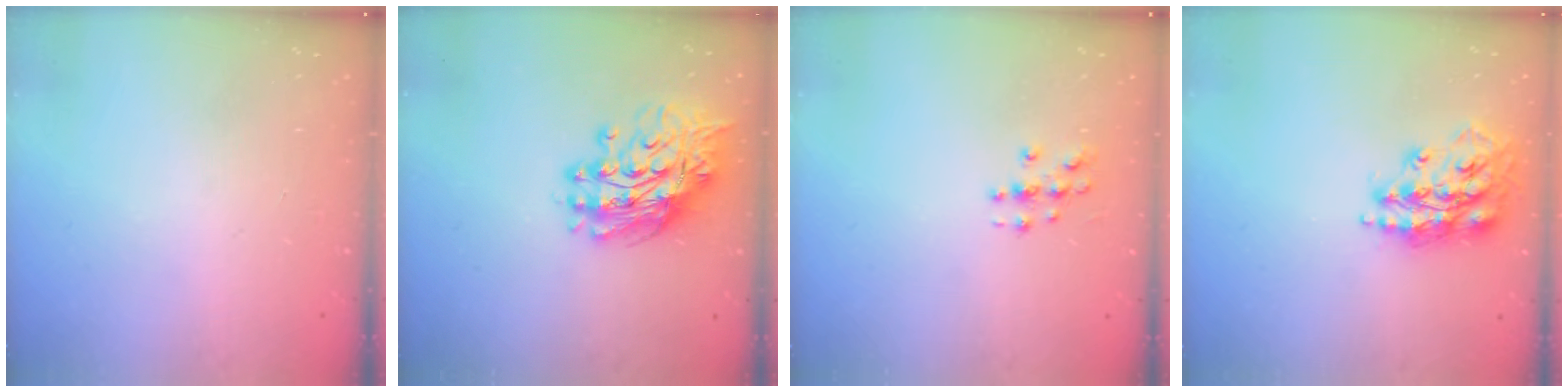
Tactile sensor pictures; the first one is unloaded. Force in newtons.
{"total": 14.5, "press": 14.4, "slide": 1.3}
{"total": 3.1, "press": 3.1, "slide": 0.2}
{"total": 16.1, "press": 16.0, "slide": 1.6}